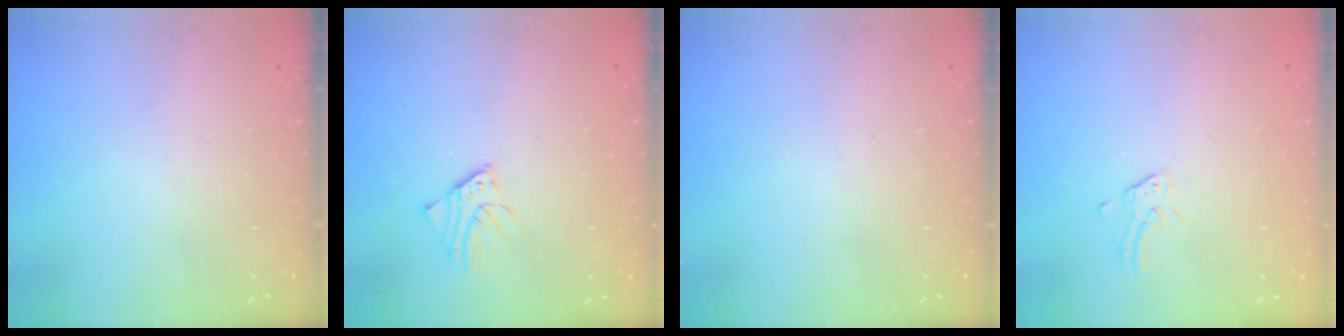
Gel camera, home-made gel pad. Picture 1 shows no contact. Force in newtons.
{"total": 2.2, "press": 2.2, "slide": 0.1}
{"total": 0.0}
{"total": 1.3, "press": 1.3, "slide": 0.1}